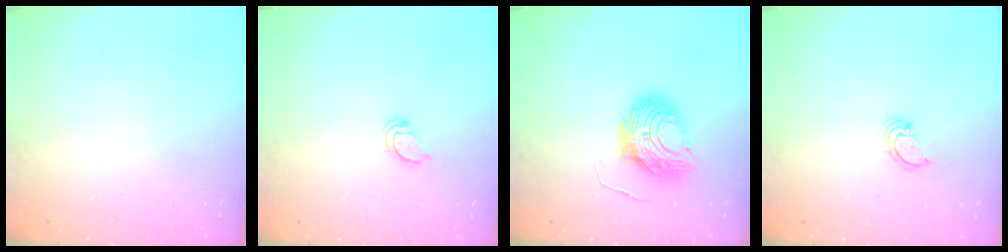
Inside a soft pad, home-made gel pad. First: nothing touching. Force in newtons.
{"total": 2.1, "press": 2.1, "slide": 0.2}
{"total": 9.4, "press": 9.4, "slide": 1.0}
{"total": 2.5, "press": 2.5, "slide": 0.2}